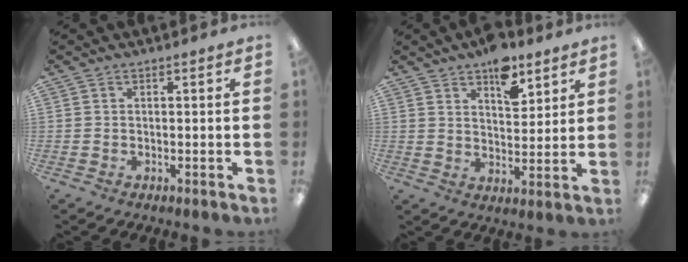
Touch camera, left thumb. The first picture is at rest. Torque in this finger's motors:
{"motor_torque": [1.29, 0.79, 1.00, -0.90, 0.05]}